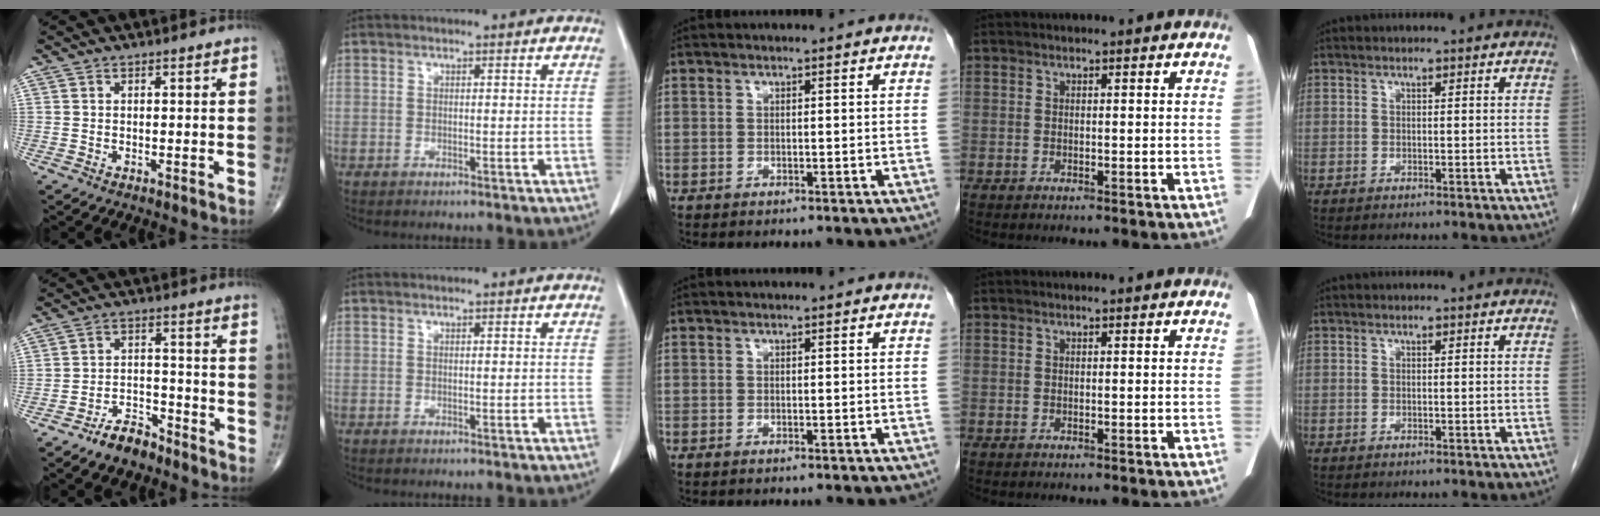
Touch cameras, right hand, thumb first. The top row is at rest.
{"thumb": {"total": 6.4, "force": [-5.2, 2.9, 2.4], "torque": [-0.028, 0.037, -0.095]}}